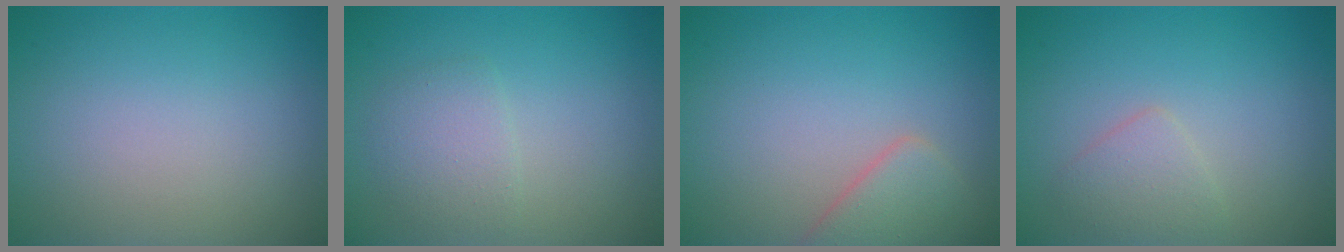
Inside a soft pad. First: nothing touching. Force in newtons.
{"total": 2.2, "press": 2.2, "slide": 0.1}
{"total": 2.8, "press": 2.8, "slide": 0.3}
{"total": 1.8, "press": 1.8, "slide": 0.1}